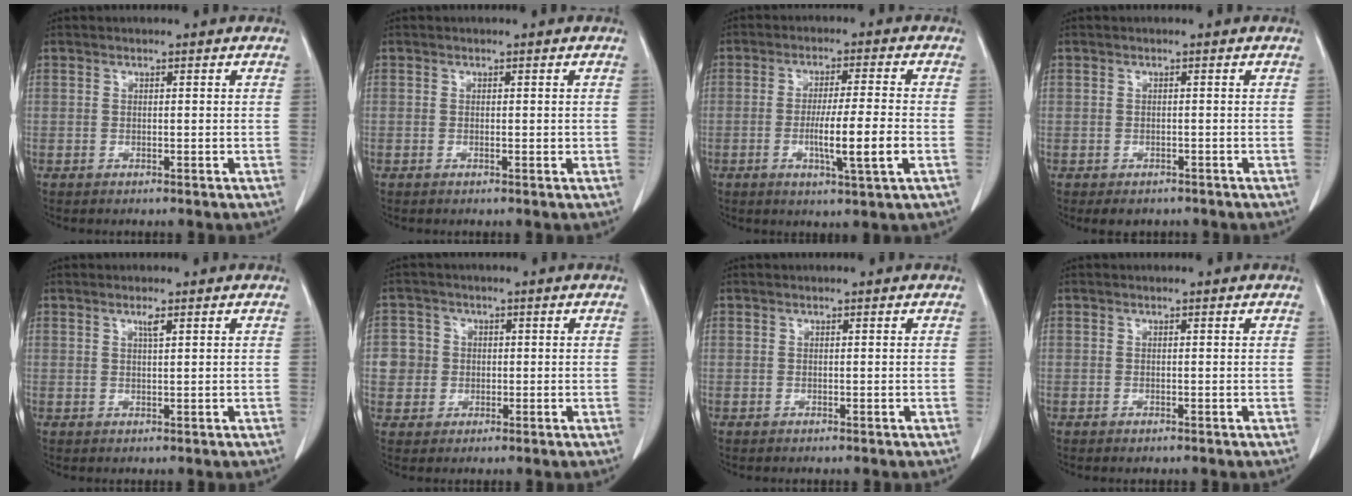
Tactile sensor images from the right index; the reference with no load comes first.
{"total": 0.6, "force": [-0.1, 0.3, 0.5], "torque": [-0.005, 0.000, -0.001]}
{"total": 8.2, "force": [-2.1, -0.4, 7.9], "torque": [-0.134, -0.012, -0.037]}
{"total": 2.9, "force": [-2.2, 1.8, 0.7], "torque": [-0.005, 0.001, -0.026]}
{"total": 1.3, "force": [0.7, 0.0, 1.1], "torque": [-0.021, -0.001, 0.014]}
{"total": 4.7, "force": [0.1, 4.6, 0.4], "torque": [-0.002, 0.013, 0.005]}
{"total": 0.0}
{"total": 0.0}